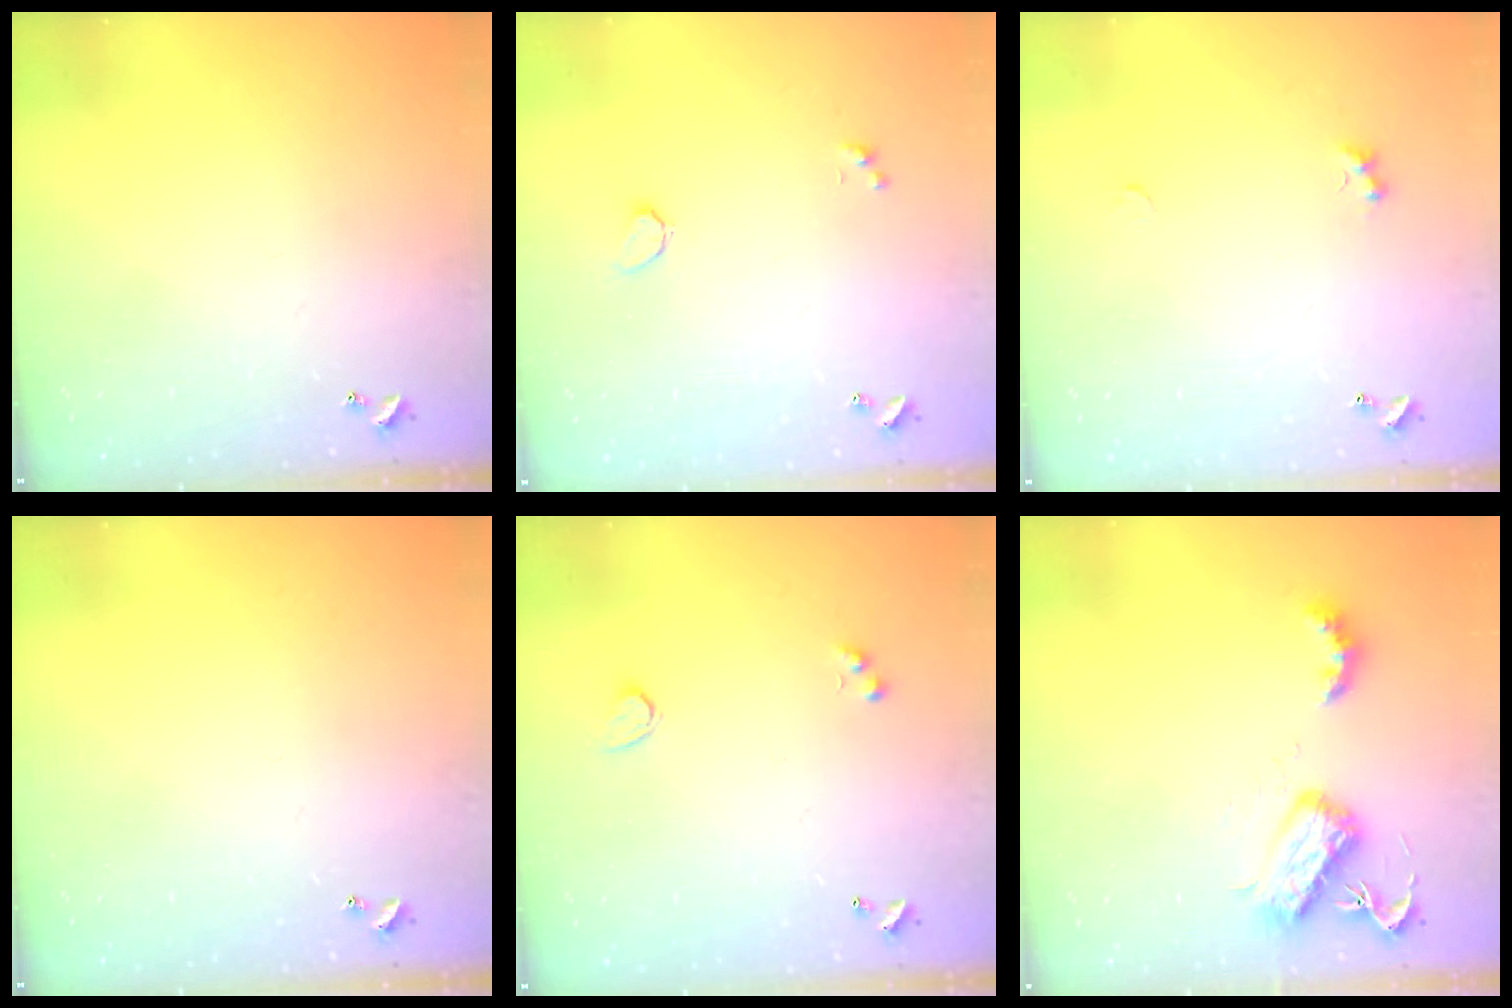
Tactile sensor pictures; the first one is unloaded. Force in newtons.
{"total": 0.8, "press": 0.7, "slide": 0.4}
{"total": 1.8, "press": 1.7, "slide": 0.4}
{"total": 0.0}
{"total": 1.9, "press": 1.5, "slide": 1.1}
{"total": 6.1, "press": 6.0, "slide": 0.5}